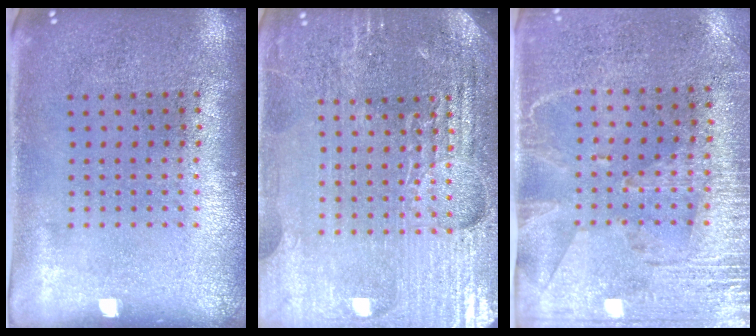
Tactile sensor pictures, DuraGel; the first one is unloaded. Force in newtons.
{"total": 4.9, "press": 4.6, "slide": 1.6}
{"total": 2.9, "press": 2.5, "slide": 1.4}